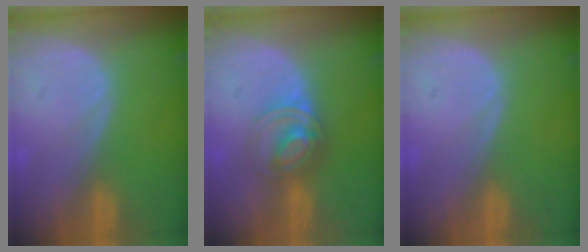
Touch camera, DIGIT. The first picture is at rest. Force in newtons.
{"total": 5.9, "press": 5.4, "slide": 2.4}
{"total": 0.0}